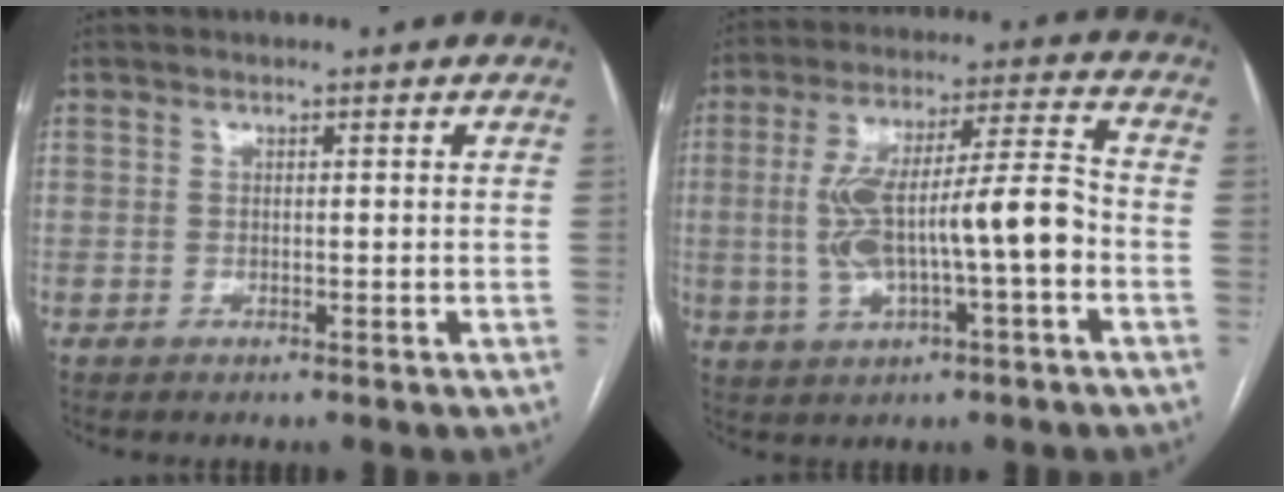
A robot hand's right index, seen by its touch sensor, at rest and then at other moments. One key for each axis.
{"total": 13.9, "fx": -2.1, "fy": 2.5, "fz": 13.5, "tx": -0.250, "ty": 0.026, "tz": -0.027}